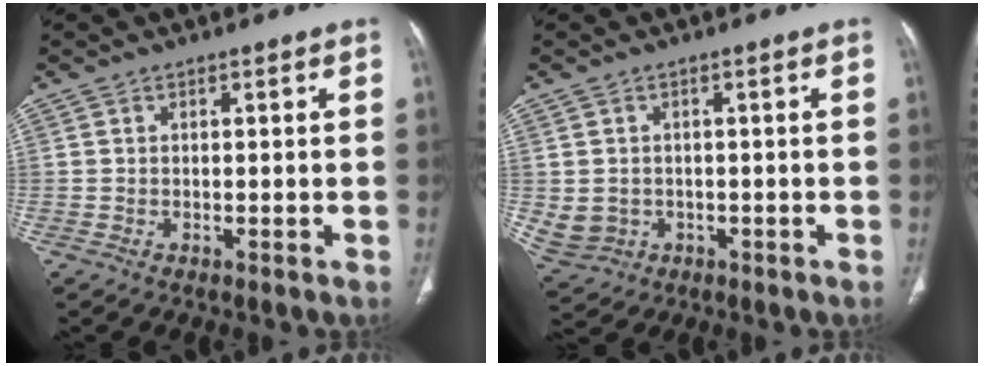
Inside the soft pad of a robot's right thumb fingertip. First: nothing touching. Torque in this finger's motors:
{"motor_torque": [2.89, 2.12, 0.19, -0.49, 0.03]}